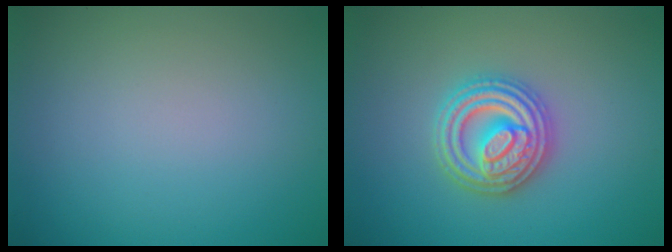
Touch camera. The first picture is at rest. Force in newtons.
{"total": 4.8, "press": 4.7, "slide": 0.7}